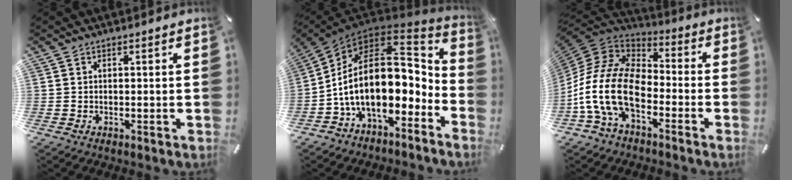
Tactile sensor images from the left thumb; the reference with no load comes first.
{"total": 22.6, "force": [-1.6, 14.0, 17.7], "torque": [-0.327, -0.032, -0.026]}
{"total": 19.4, "force": [-8.3, 11.5, 13.2], "torque": [-0.291, 0.027, -0.150]}